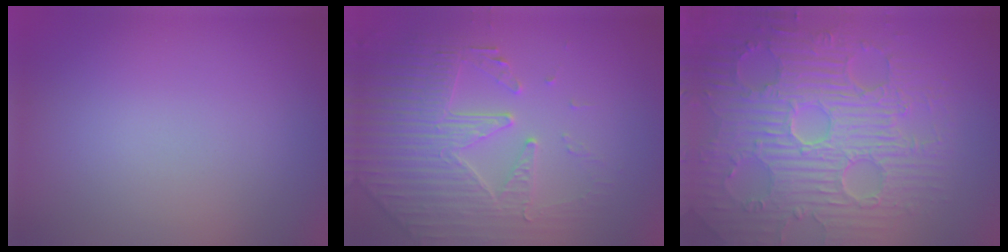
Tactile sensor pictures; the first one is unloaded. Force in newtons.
{"total": 4.9, "press": 4.7, "slide": 1.5}
{"total": 9.5, "press": 6.8, "slide": 6.6}